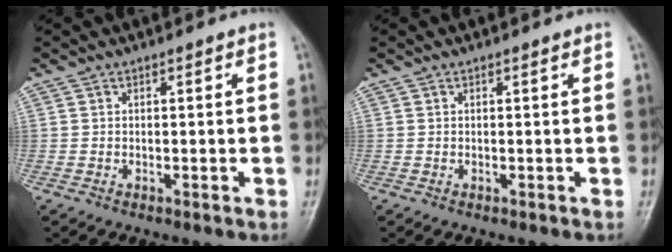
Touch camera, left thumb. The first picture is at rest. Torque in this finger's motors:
{"motor_torque": [0.00, 0.00, -0.04, 0.02, 0.00]}